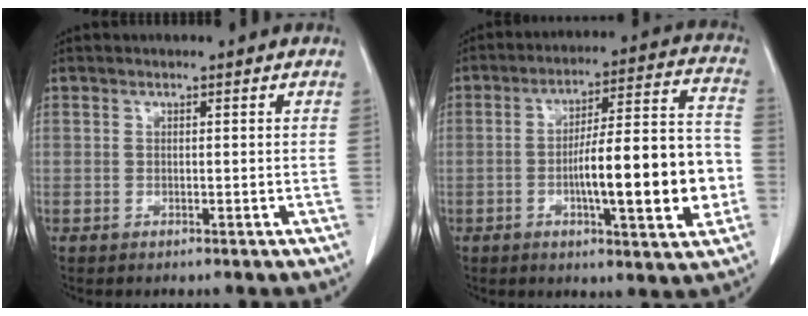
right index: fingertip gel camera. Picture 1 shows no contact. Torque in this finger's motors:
{"motor_torque": [1.33, -0.81, 0.43, 0.17]}